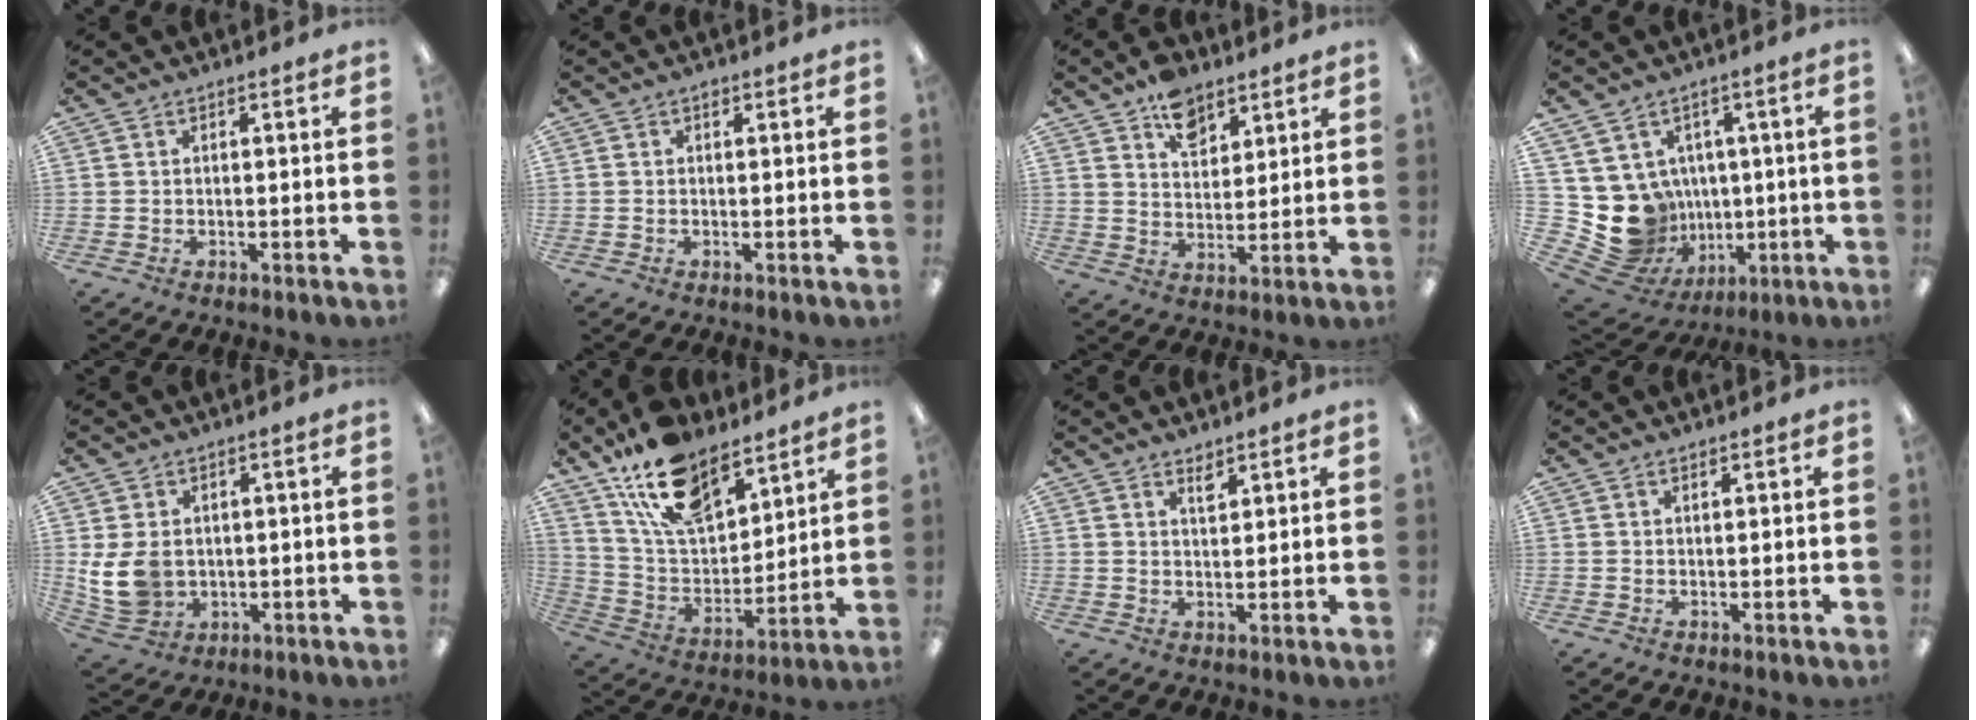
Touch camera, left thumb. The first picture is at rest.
{"total": 0.8, "force": [0.5, 0.5, 0.4], "torque": [-0.008, 0.002, 0.009]}
{"total": 9.1, "force": [6.2, 5.5, 3.7], "torque": [-0.046, -0.030, 0.110]}
{"total": 12.2, "force": [-0.7, 11.6, 3.8], "torque": [-0.113, -0.027, 0.015]}
{"total": 9.2, "force": [0.5, 7.4, 5.4], "torque": [-0.139, 0.011, 0.016]}
{"total": 17.9, "force": [12.5, 8.9, 9.3], "torque": [-0.180, -0.058, 0.229]}
{"total": 2.7, "force": [2.3, 0.9, 1.1], "torque": [-0.009, -0.010, 0.038]}
{"total": 0.6, "force": [0.6, 0.2, 0.3], "torque": [-0.006, 0.000, 0.011]}